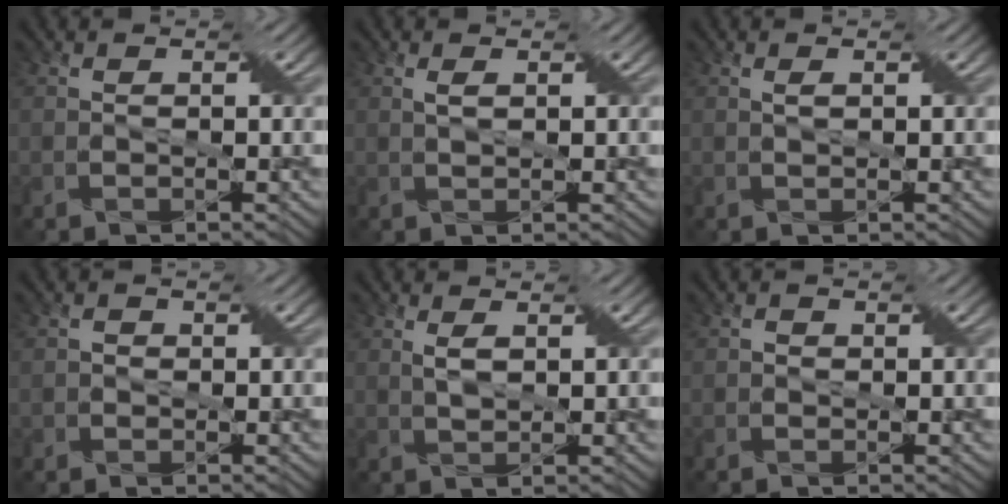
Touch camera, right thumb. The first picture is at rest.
{"total": 1.3, "force": [0.5, 0.5, 1.1], "torque": [-0.028, 0.003, 0.012]}
{"total": 0.8, "force": [0.4, 0.3, 0.7], "torque": [-0.017, 0.004, 0.007]}
{"total": 1.1, "force": [-0.1, 1.1, 0.1], "torque": [-0.002, 0.000, -0.002]}
{"total": 2.2, "force": [0.8, 0.8, 1.8], "torque": [-0.045, 0.003, 0.017]}
{"total": 0.6, "force": [0.0, 0.6, 0.2], "torque": [-0.004, 0.000, -0.003]}